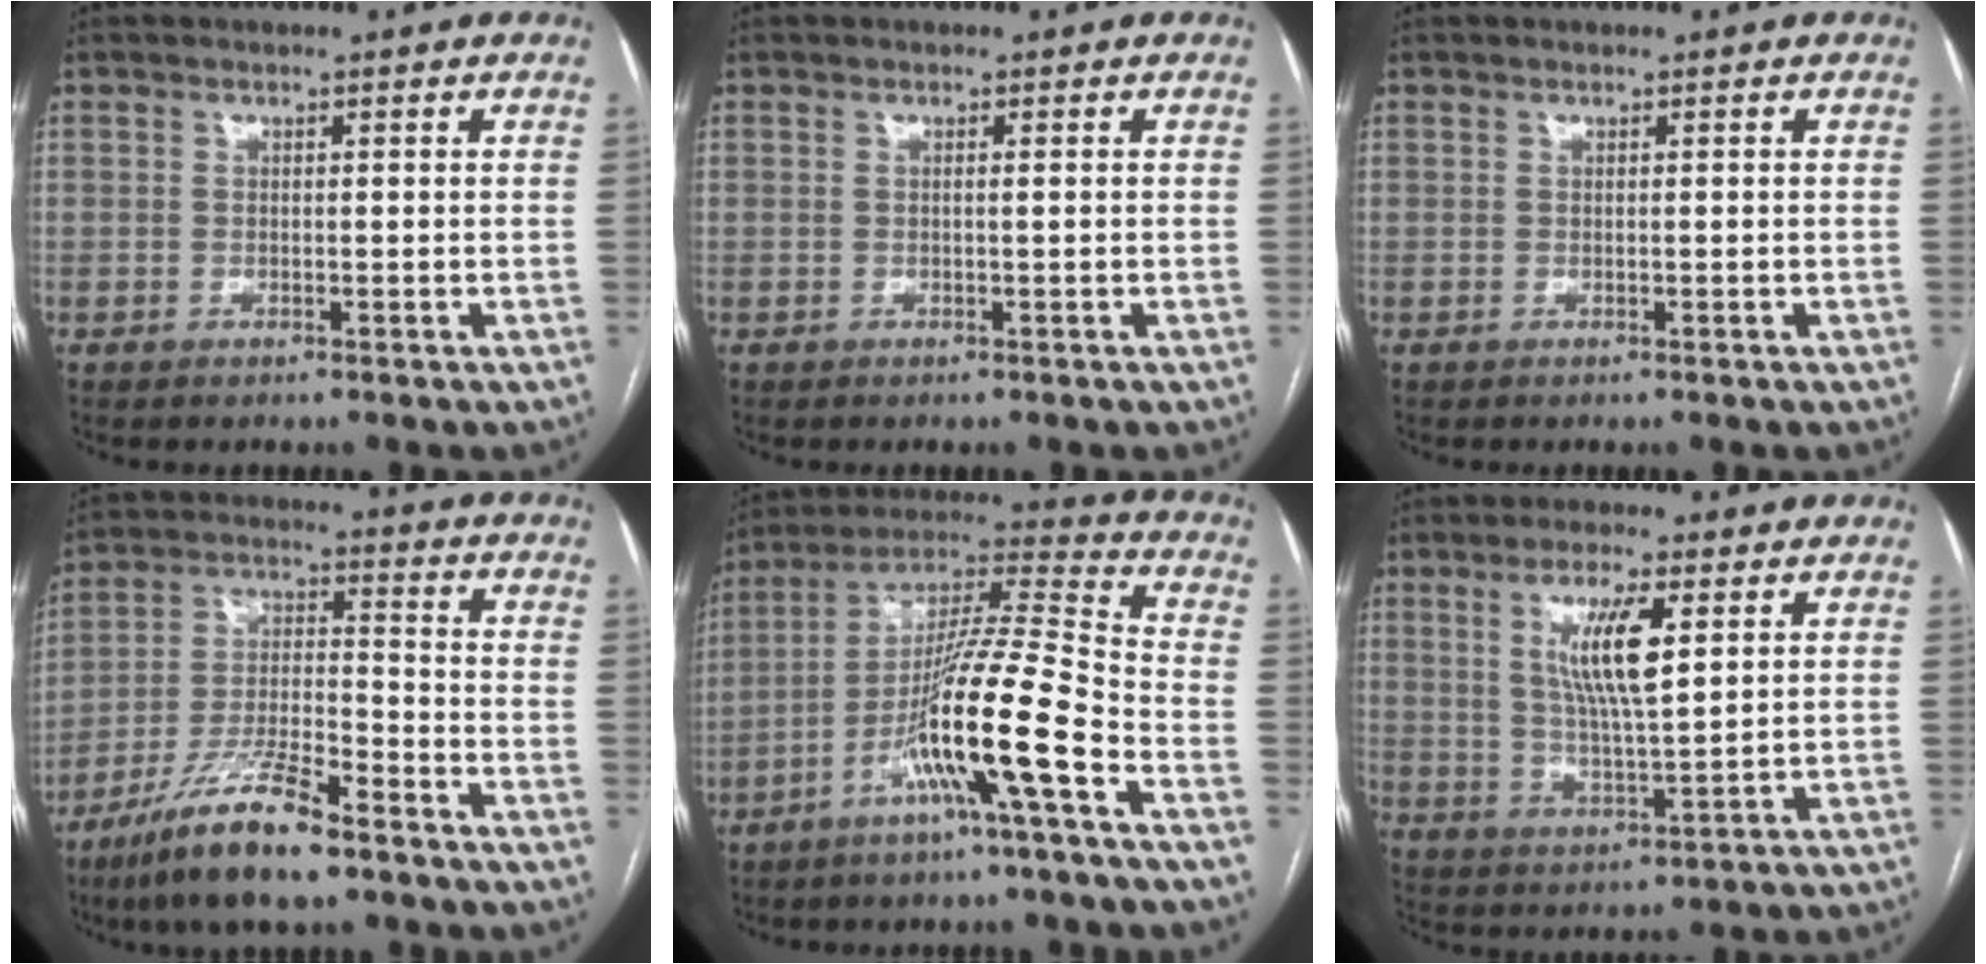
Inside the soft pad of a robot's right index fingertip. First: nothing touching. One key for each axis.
{"total": 0.5, "fx": 0.0, "fy": -0.1, "fz": 0.5, "tx": -0.008, "ty": 0.001, "tz": 0.000}
{"total": 0.0}
{"total": 13.1, "fx": -9.1, "fy": 2.0, "fz": 9.1, "tx": -0.183, "ty": -0.018, "tz": -0.168}
{"total": 15.3, "fx": -6.7, "fy": -0.7, "fz": 13.8, "tx": -0.255, "ty": -0.001, "tz": -0.127}
{"total": 8.9, "fx": 2.9, "fy": 1.4, "fz": 8.2, "tx": -0.155, "ty": -0.001, "tz": 0.056}